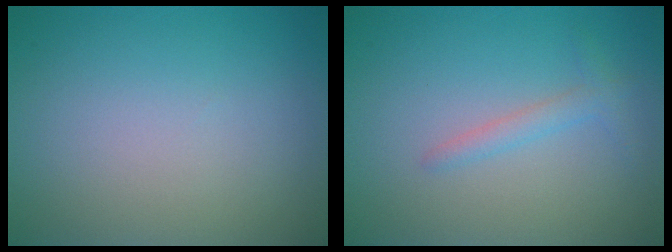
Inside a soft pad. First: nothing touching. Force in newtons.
{"total": 1.4, "press": 1.4, "slide": 0.1}